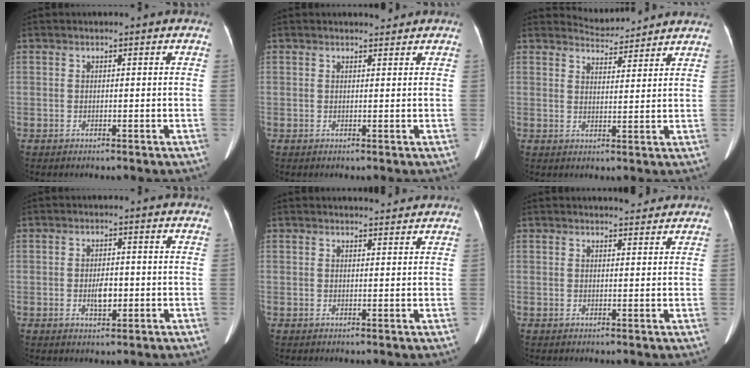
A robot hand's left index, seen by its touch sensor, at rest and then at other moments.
{"total": 0.9, "force": [0.8, 0.2, 0.0], "torque": [-0.007, -0.006, 0.014]}
{"total": 5.2, "force": [5.2, 0.5, -0.3], "torque": [-0.006, 0.010, 0.073]}
{"total": 2.9, "force": [-0.7, 1.3, 2.5], "torque": [-0.046, -0.001, -0.008]}
{"total": 3.0, "force": [2.9, 0.5, 0.5], "torque": [-0.010, 0.005, 0.035]}
{"total": 2.9, "force": [2.8, 0.6, 0.6], "torque": [-0.010, 0.001, 0.033]}